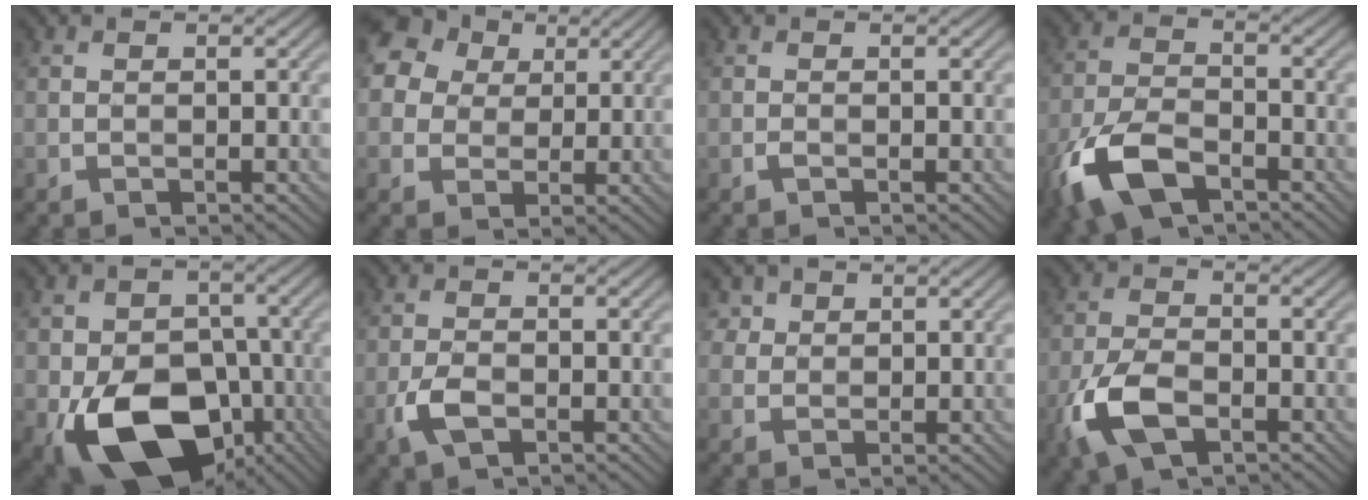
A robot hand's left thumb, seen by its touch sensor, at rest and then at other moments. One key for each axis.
{"total": 16.0, "fx": 7.6, "fy": 12.2, "fz": 6.9, "tx": -0.208, "ty": 0.041, "tz": 0.132}
{"total": 0.6, "fx": -0.3, "fy": 0.1, "fz": 0.5, "tx": -0.014, "ty": 0.004, "tz": -0.006}
{"total": 10.0, "fx": -5.9, "fy": 4.6, "fz": 6.7, "tx": -0.160, "ty": -0.013, "tz": -0.126}
{"total": 15.6, "fx": -6.6, "fy": 10.5, "fz": 9.4, "tx": -0.161, "ty": -0.033, "tz": -0.122}
{"total": 3.6, "fx": -1.5, "fy": 1.8, "fz": 2.8, "tx": -0.064, "ty": 0.001, "tz": -0.035}
{"total": 2.9, "fx": 1.9, "fy": 2.2, "fz": 0.5, "tx": -0.024, "ty": -0.004, "tz": 0.043}
{"total": 7.4, "fx": -3.4, "fy": 3.7, "fz": 5.4, "tx": -0.131, "ty": -0.003, "tz": -0.079}